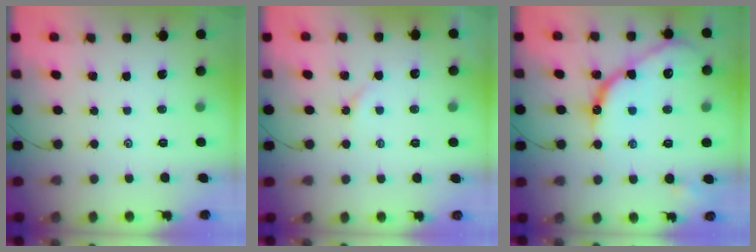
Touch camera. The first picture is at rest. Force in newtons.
{"total": 3.0, "press": 2.9, "slide": 0.6}
{"total": 14.2, "press": 14.1, "slide": 1.1}